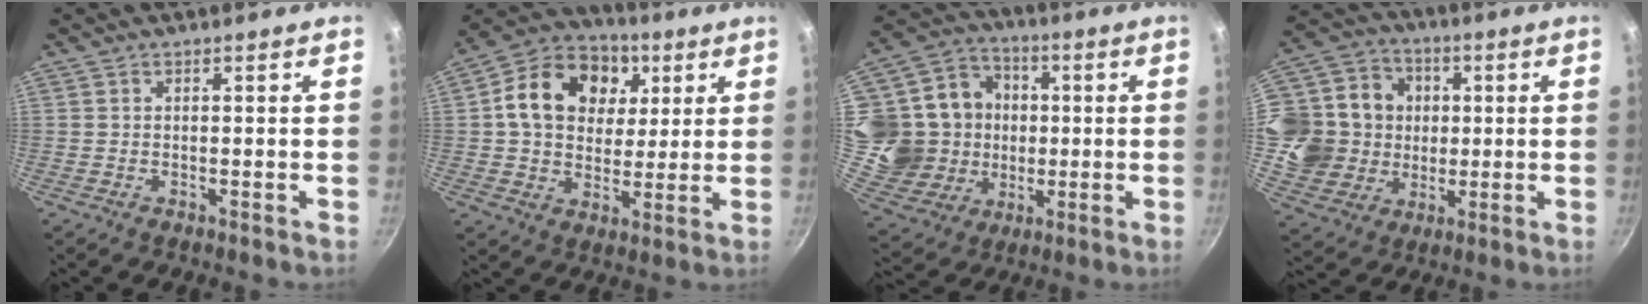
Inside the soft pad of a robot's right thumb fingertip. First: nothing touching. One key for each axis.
{"total": 17.7, "fx": 4.8, "fy": 13.5, "fz": 10.3, "tx": -0.157, "ty": 0.009, "tz": 0.067}
{"total": 20.1, "fx": 0.9, "fy": 17.9, "fz": 9.3, "tx": -0.158, "ty": 0.022, "tz": 0.024}
{"total": 18.0, "fx": 1.1, "fy": 16.2, "fz": 7.9, "tx": -0.125, "ty": 0.015, "tz": 0.024}